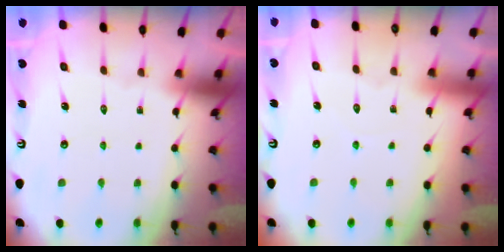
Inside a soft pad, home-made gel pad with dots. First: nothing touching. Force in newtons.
{"total": 3.0, "press": 2.9, "slide": 0.4}